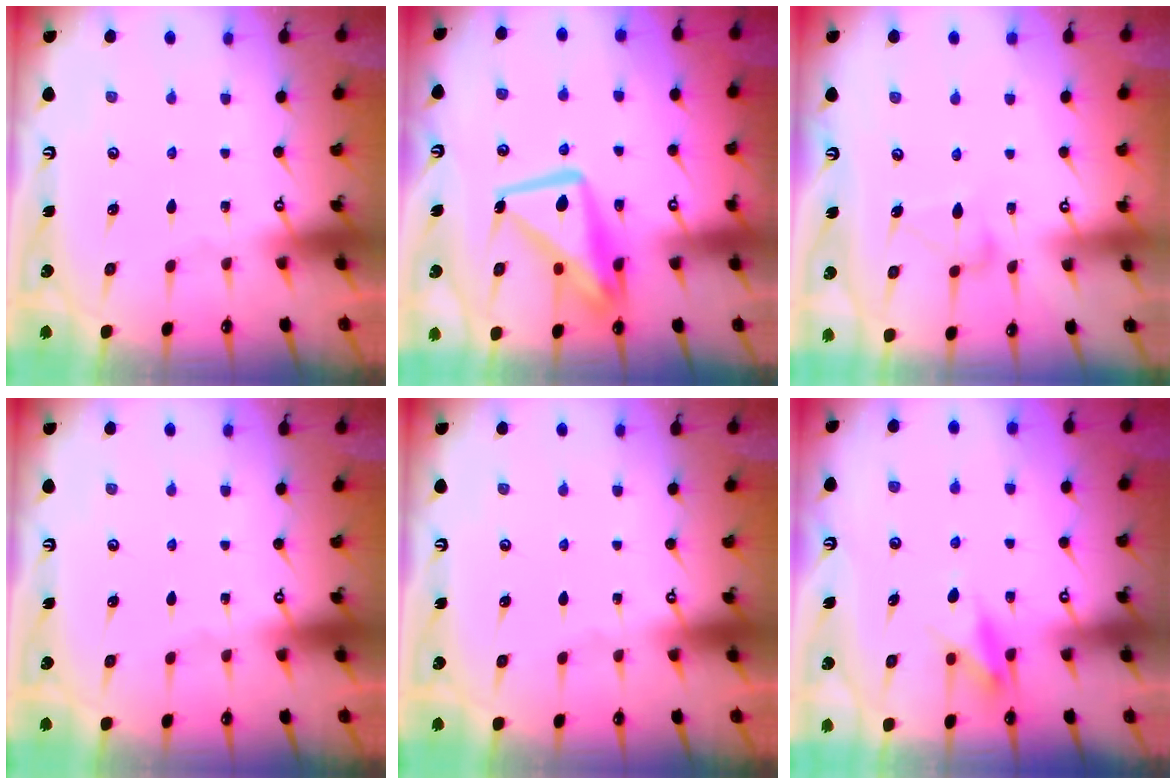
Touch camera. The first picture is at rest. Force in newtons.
{"total": 14.2, "press": 14.1, "slide": 1.5}
{"total": 8.3, "press": 8.3, "slide": 0.5}
{"total": 0.0}
{"total": 0.0}
{"total": 7.3, "press": 7.2, "slide": 0.6}